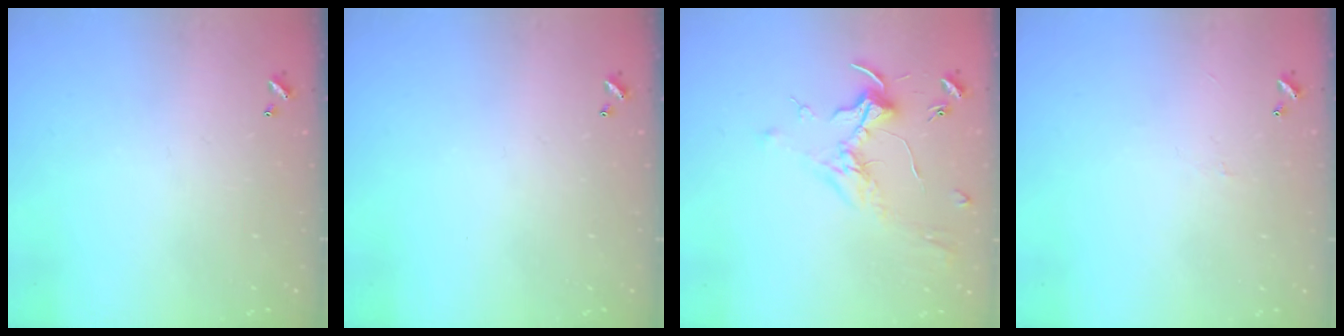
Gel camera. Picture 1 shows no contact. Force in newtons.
{"total": 0.0}
{"total": 1.7, "press": 1.5, "slide": 0.8}
{"total": 0.8, "press": 0.7, "slide": 0.5}